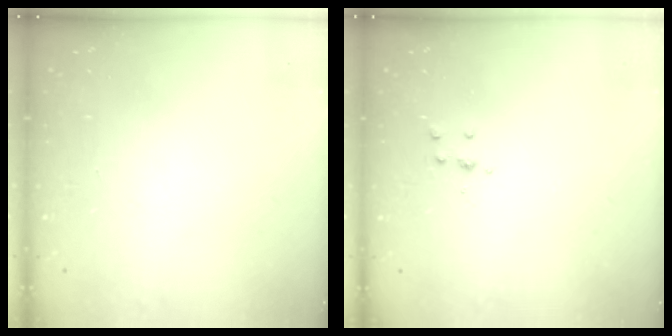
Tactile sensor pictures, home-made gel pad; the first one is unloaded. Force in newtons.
{"total": 3.3, "press": 3.3, "slide": 0.4}